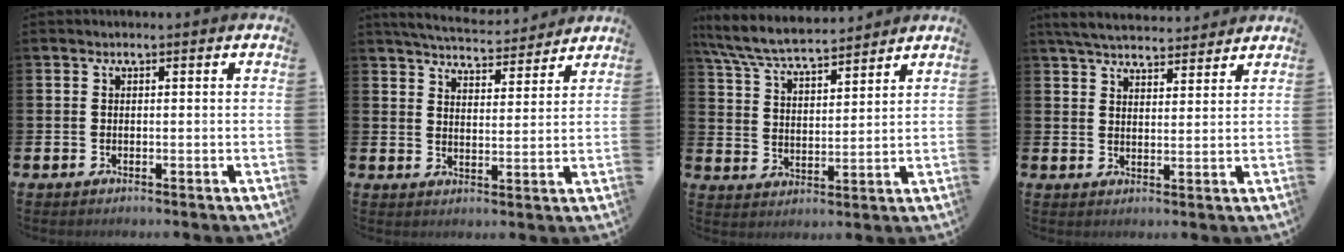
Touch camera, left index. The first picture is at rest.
{"total": 5.3, "force": [5.2, 0.8, 0.5], "torque": [-0.021, -0.035, 0.091]}
{"total": 7.4, "force": [7.0, 0.9, 2.1], "torque": [-0.070, -0.037, 0.125]}
{"total": 5.4, "force": [5.2, 1.0, 1.1], "torque": [-0.033, -0.025, 0.092]}